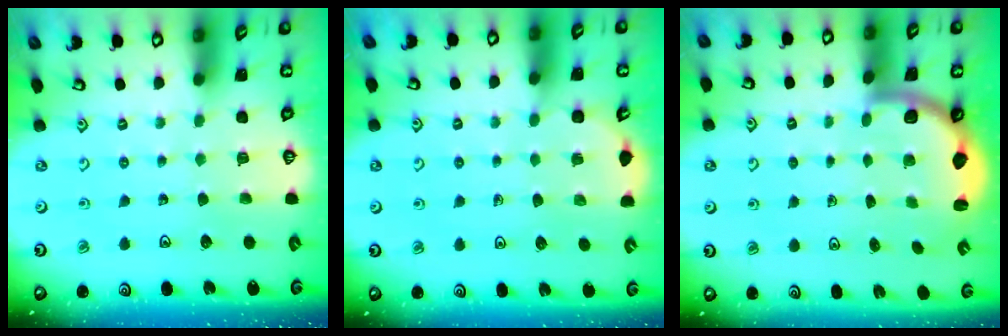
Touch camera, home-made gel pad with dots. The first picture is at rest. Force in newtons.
{"total": 2.7, "press": 2.6, "slide": 0.8}
{"total": 2.5, "press": 2.4, "slide": 0.7}